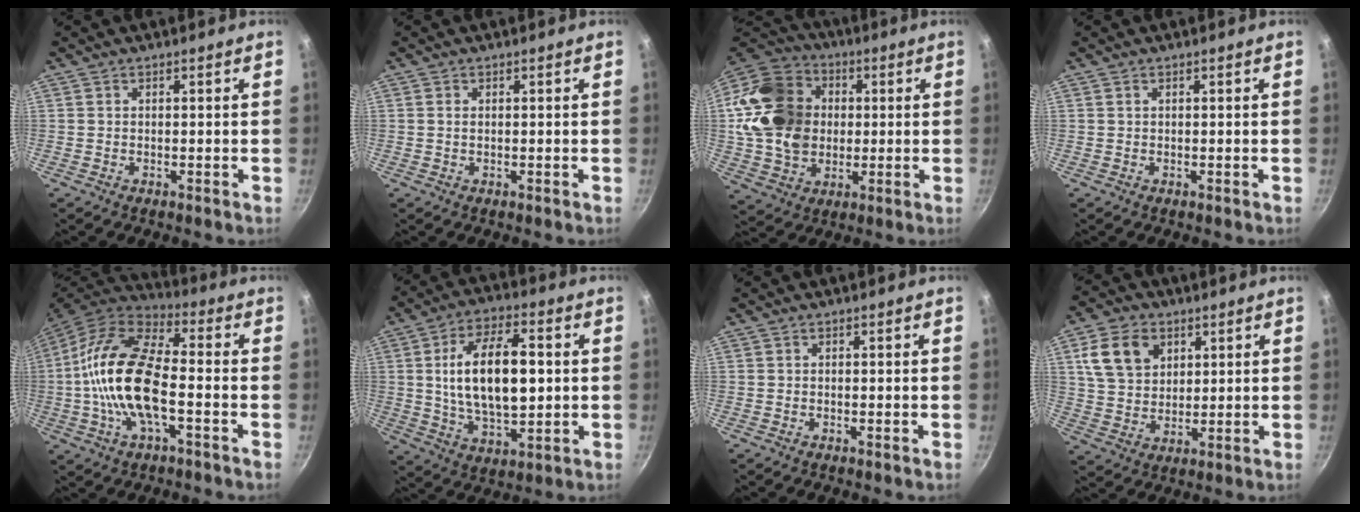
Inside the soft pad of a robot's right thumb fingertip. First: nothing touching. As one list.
[{"total": 0.7, "force": [0.1, 0.4, 0.6], "torque": [-0.014, 0.001, 0.004]}, {"total": 21.4, "force": [1.4, 16.8, 13.2], "torque": [-0.255, 0.016, 0.026]}, {"total": 0.0}, {"total": 18.8, "force": [-2.8, 8.2, 16.7], "torque": [-0.339, 0.032, -0.055]}, {"total": 17.0, "force": [1.8, 8.4, 14.7], "torque": [-0.240, 0.001, 0.034]}, {"total": 0.0}, {"total": 11.2, "force": [4.4, 8.1, 6.2], "torque": [-0.092, -0.008, 0.086]}]